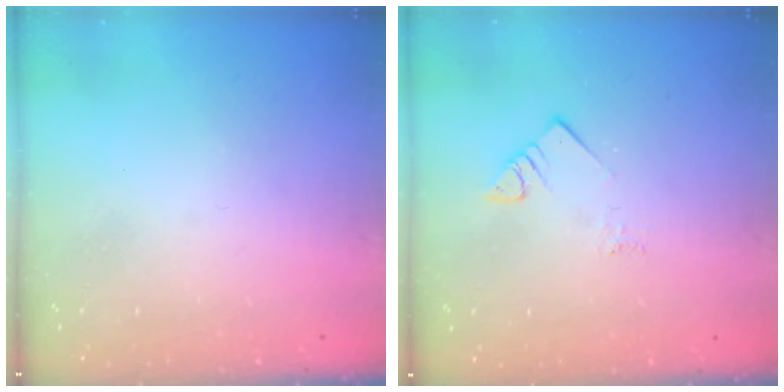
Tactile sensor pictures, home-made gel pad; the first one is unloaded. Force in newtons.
{"total": 3.3, "press": 3.3, "slide": 0.4}